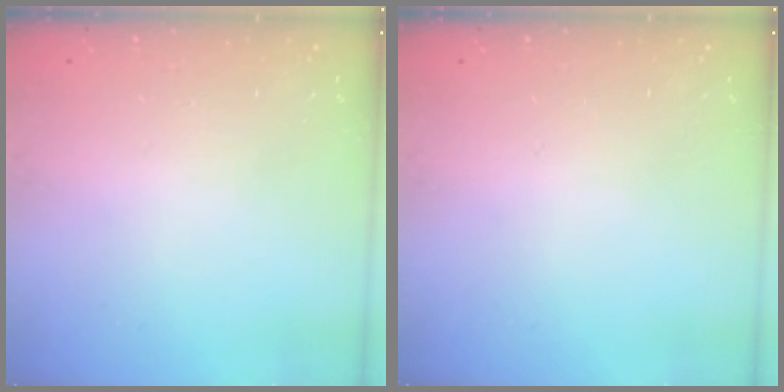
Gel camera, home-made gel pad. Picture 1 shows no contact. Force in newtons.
{"total": 0.0}